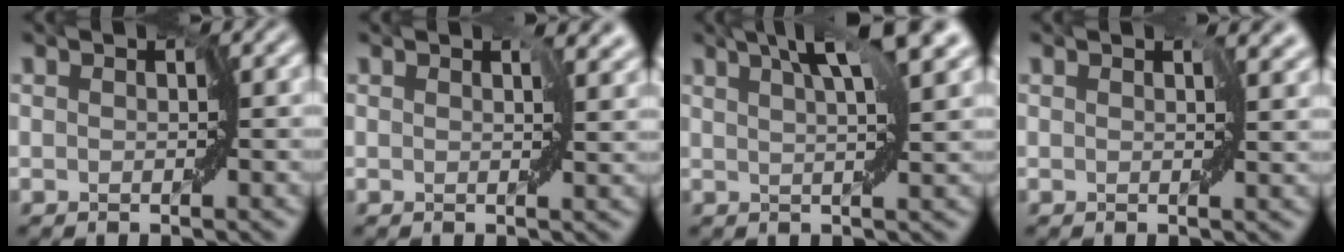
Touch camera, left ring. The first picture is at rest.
{"total": 2.3, "force": [1.2, 1.2, 1.5], "torque": [-0.017, 0.000, 0.018]}
{"total": 6.7, "force": [4.1, 0.9, 5.2], "torque": [-0.066, 0.027, 0.063]}
{"total": 2.2, "force": [1.1, 1.2, 1.5], "torque": [-0.015, 0.004, 0.016]}